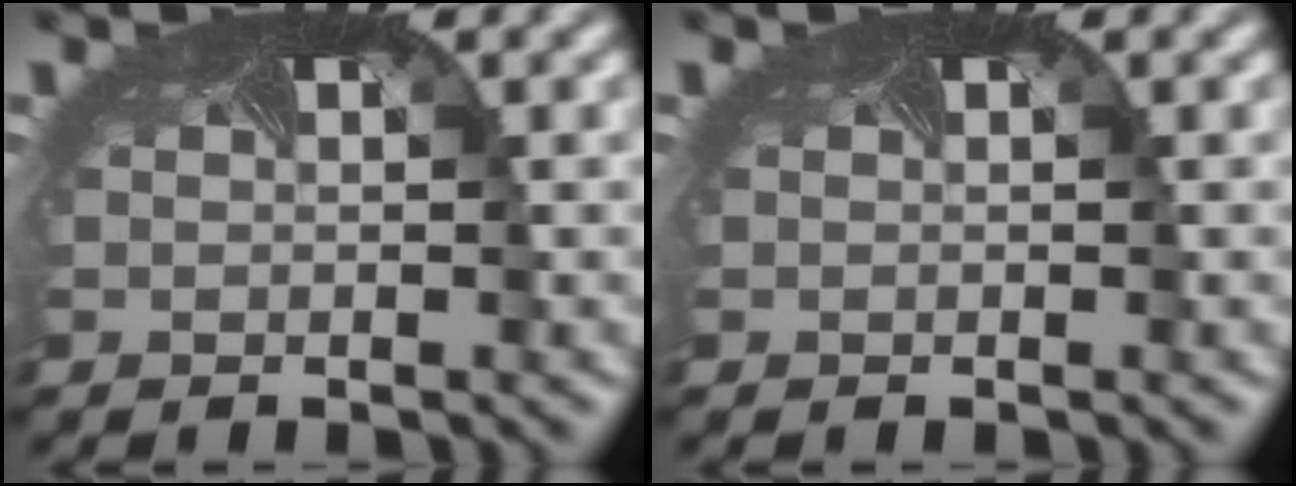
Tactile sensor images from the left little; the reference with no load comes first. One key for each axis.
{"total": 0.0}